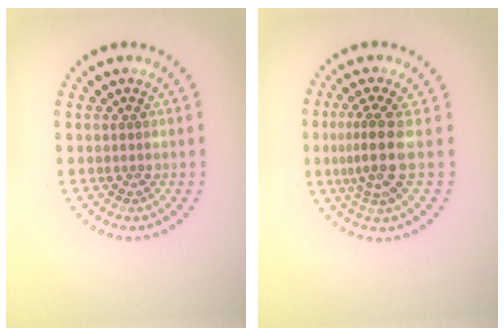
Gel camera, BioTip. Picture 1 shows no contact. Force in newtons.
{"total": 3.3, "press": 2.5, "slide": 2.2}